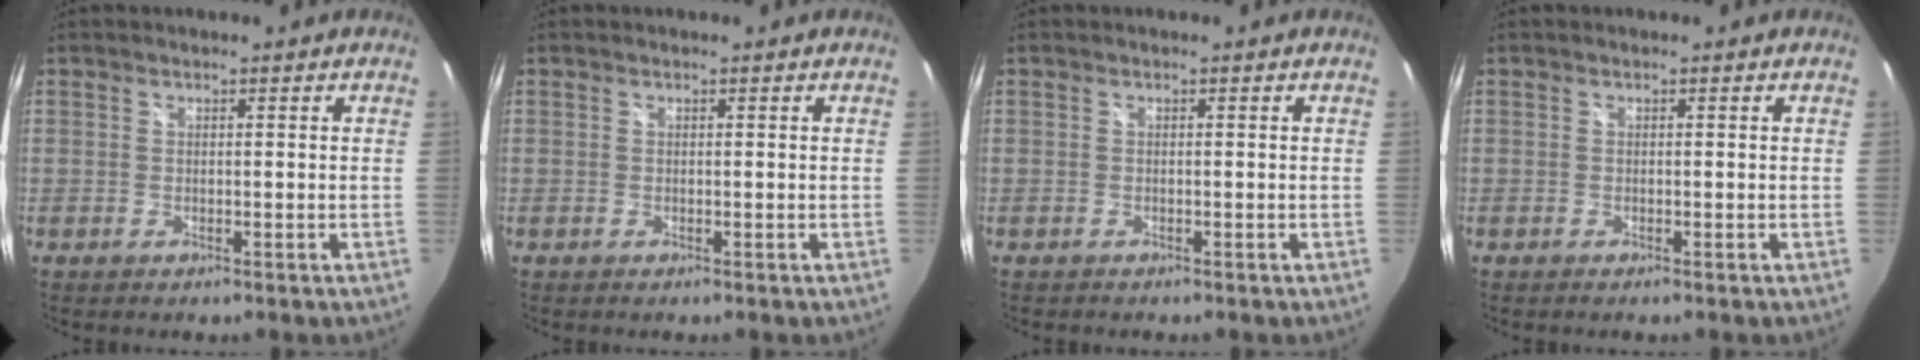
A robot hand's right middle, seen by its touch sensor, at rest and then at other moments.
{"total": 0.0}
{"total": 0.0}
{"total": 0.0}